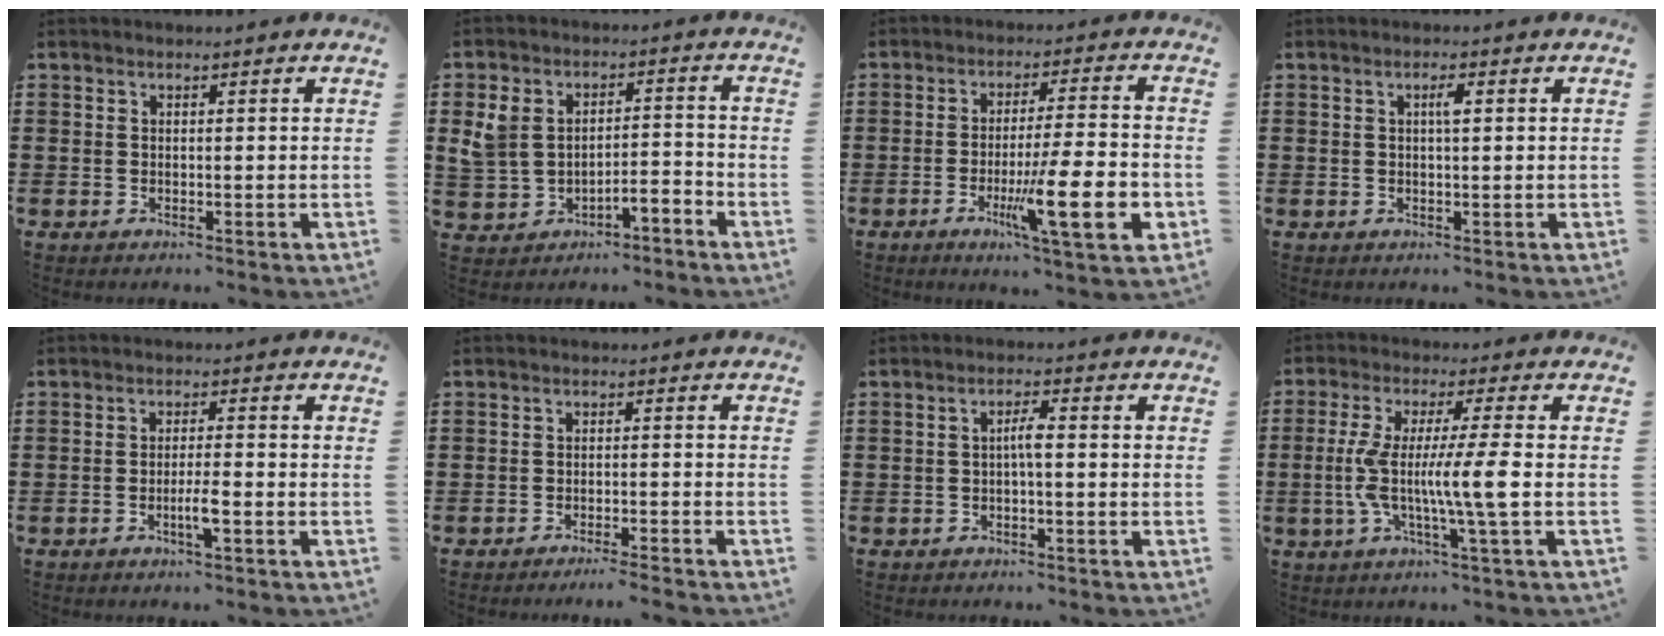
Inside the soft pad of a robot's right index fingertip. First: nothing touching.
{"total": 4.3, "force": [-1.9, 2.9, 2.5], "torque": [-0.074, 0.006, -0.045]}
{"total": 14.3, "force": [-4.2, 2.2, 13.5], "torque": [-0.228, -0.013, -0.066]}
{"total": 1.7, "force": [0.4, 0.4, 1.6], "torque": [-0.030, 0.005, 0.004]}
{"total": 3.3, "force": [-1.3, 0.1, 3.0], "torque": [-0.052, -0.002, -0.025]}
{"total": 2.1, "force": [-1.9, -0.4, 0.7], "torque": [-0.012, 0.000, -0.038]}
{"total": 2.4, "force": [-0.4, 0.4, 2.3], "torque": [-0.044, 0.004, -0.009]}
{"total": 9.9, "force": [-1.3, 0.0, 9.8], "torque": [-0.202, -0.015, -0.035]}